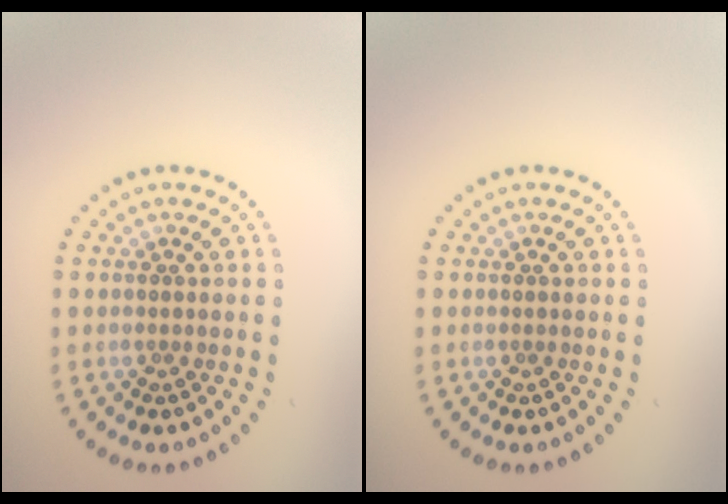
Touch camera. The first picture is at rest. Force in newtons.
{"total": 0.0}